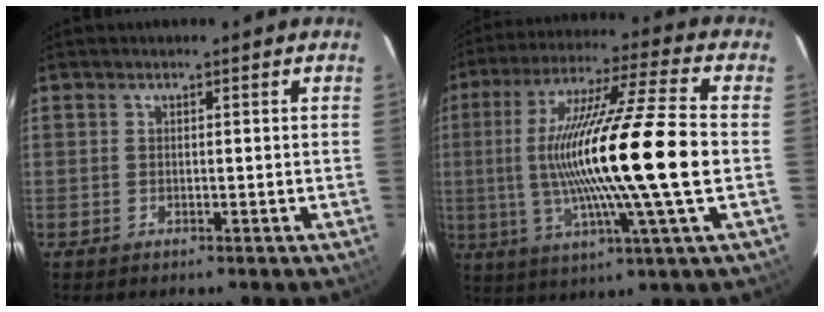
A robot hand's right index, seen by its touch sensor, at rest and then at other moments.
{"total": 20.7, "force": [-1.2, -0.8, 20.7], "torque": [-0.371, -0.009, -0.020]}